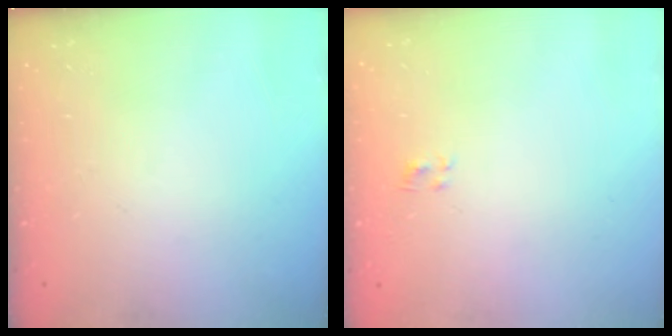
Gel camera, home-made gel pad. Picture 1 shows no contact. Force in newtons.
{"total": 0.5, "press": 0.3, "slide": 0.4}